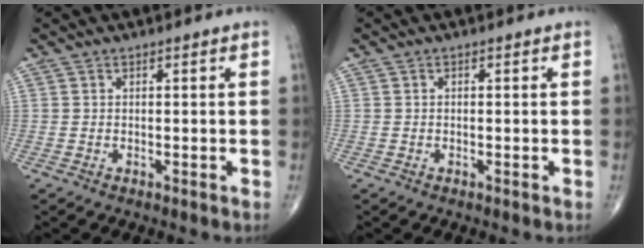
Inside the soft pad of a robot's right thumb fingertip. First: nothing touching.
{"total": 0.0}